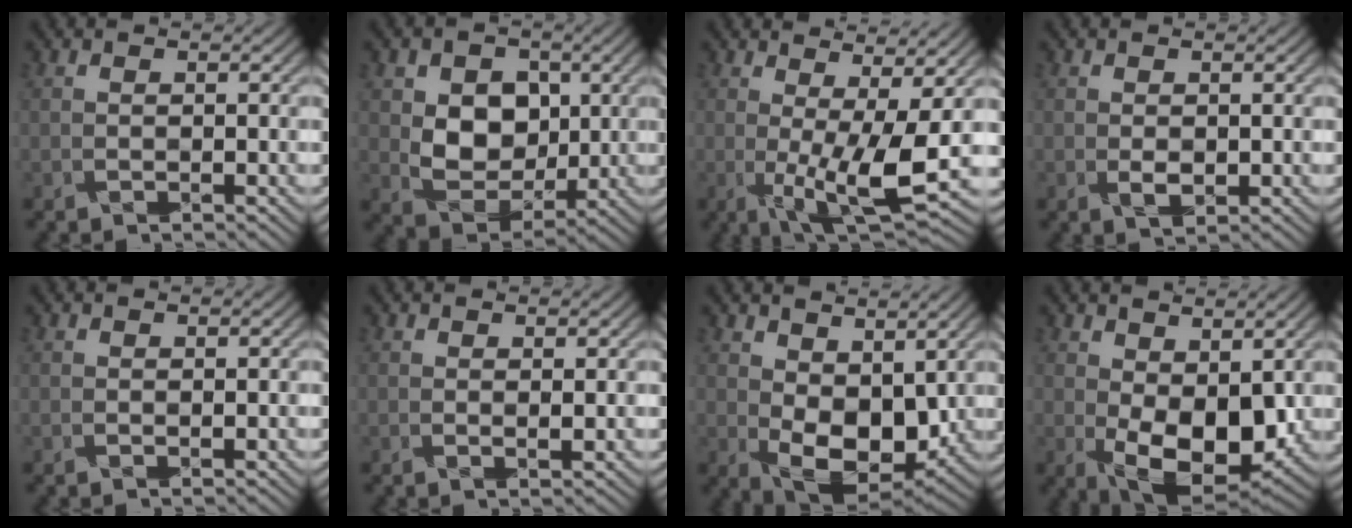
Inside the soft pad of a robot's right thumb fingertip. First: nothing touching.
{"total": 7.4, "force": [0.7, 5.9, 4.5], "torque": [-0.095, -0.009, 0.013]}
{"total": 10.0, "force": [0.1, 2.6, 9.6], "torque": [-0.154, -0.001, 0.008]}
{"total": 1.3, "force": [-0.1, 0.8, 1.0], "torque": [-0.021, -0.004, 0.004]}
{"total": 0.0}
{"total": 0.9, "force": [0.6, 0.0, 0.6], "torque": [-0.006, -0.004, 0.017]}
{"total": 9.3, "force": [1.6, 5.7, 7.2], "torque": [-0.140, -0.012, 0.040]}
{"total": 10.4, "force": [-0.2, 5.7, 8.6], "torque": [-0.154, -0.014, 0.006]}